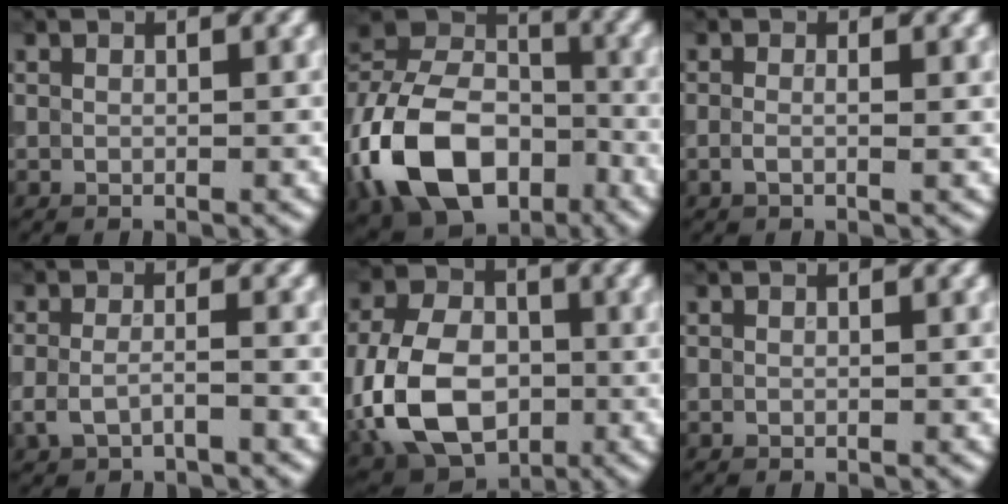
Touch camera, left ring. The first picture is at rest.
{"total": 13.4, "force": [-5.1, 9.0, 8.5], "torque": [-0.180, 0.000, -0.105]}
{"total": 1.3, "force": [-0.1, 0.4, 1.2], "torque": [-0.025, -0.004, -0.006]}
{"total": 2.3, "force": [-1.2, 0.9, 1.7], "torque": [-0.040, -0.004, -0.028]}
{"total": 10.7, "force": [-2.2, 7.6, 7.2], "torque": [-0.156, -0.001, -0.054]}
{"total": 0.0}